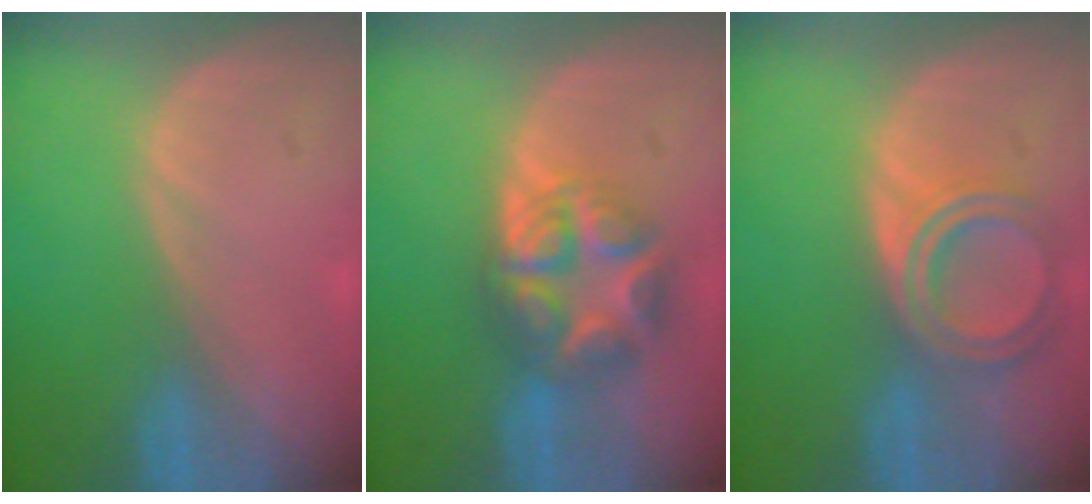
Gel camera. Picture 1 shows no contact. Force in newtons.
{"total": 7.9, "press": 7.9, "slide": 0.5}
{"total": 6.6, "press": 5.9, "slide": 3.0}